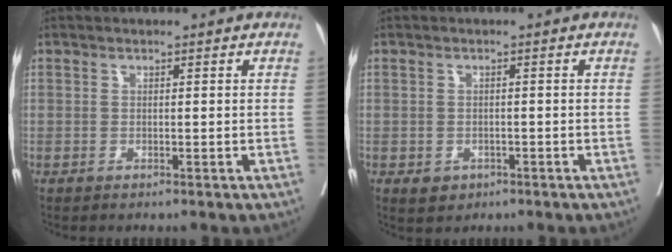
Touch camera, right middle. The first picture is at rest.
{"total": 2.3, "force": [-1.1, 1.8, 0.8], "torque": [-0.009, 0.003, -0.009]}